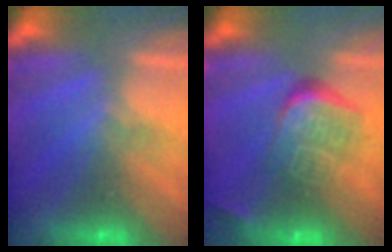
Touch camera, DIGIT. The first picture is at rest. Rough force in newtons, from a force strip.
{"total": 9.4}